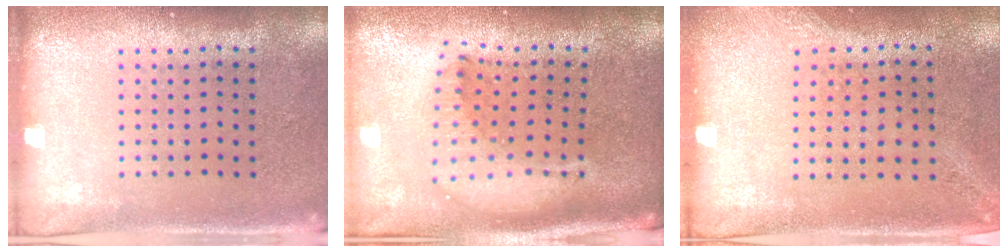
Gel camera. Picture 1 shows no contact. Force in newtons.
{"total": 1.9, "press": 1.5, "slide": 1.1}
{"total": 1.4, "press": 1.0, "slide": 1.0}